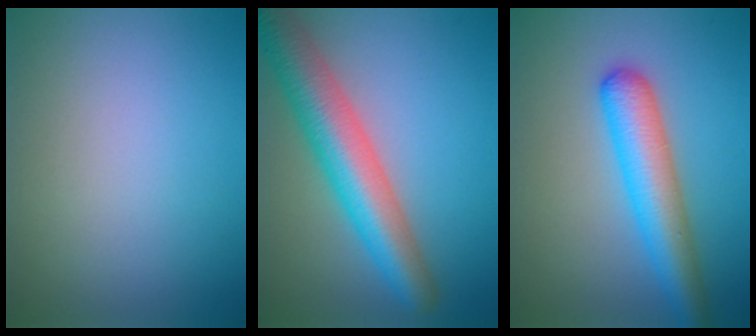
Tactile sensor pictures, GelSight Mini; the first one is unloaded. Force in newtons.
{"total": 7.6, "press": 7.6, "slide": 0.4}
{"total": 5.5, "press": 5.5, "slide": 0.2}